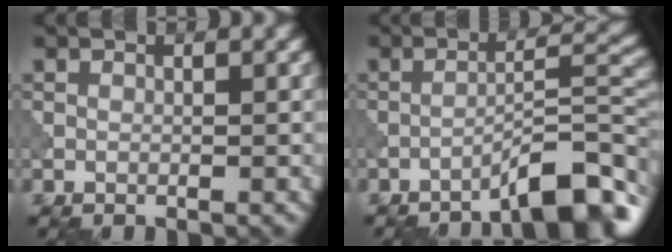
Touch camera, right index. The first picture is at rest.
{"total": 6.5, "force": [-4.6, 1.0, 4.5], "torque": [-0.063, 0.018, -0.074]}